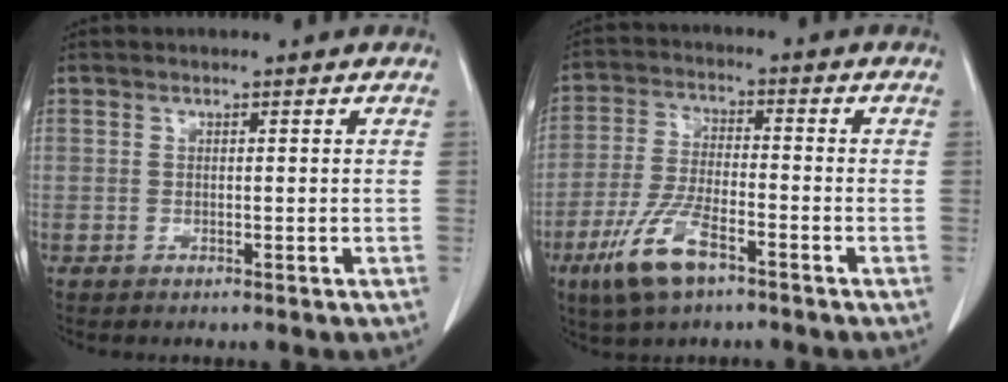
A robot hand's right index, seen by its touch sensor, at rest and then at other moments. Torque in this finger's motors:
{"motor_torque": [0.16, -0.11, -0.06, -0.04]}